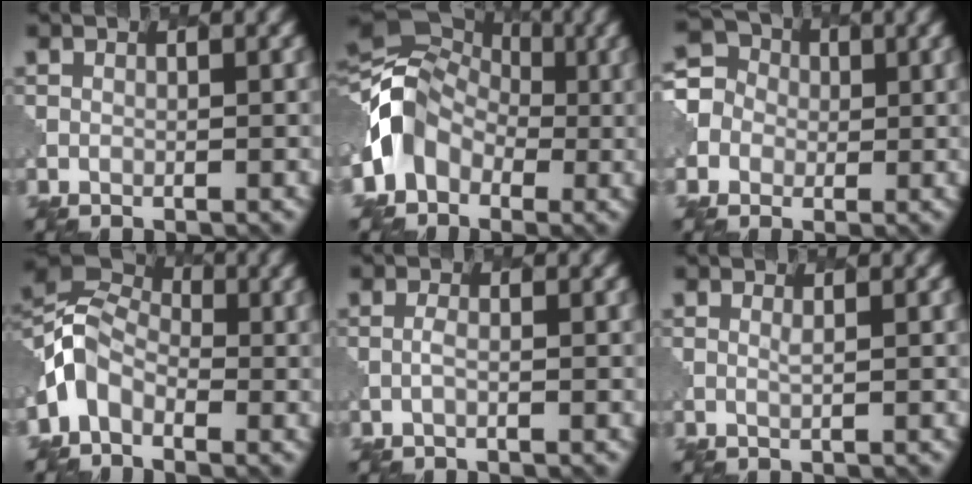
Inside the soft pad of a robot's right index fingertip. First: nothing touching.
{"total": 7.0, "force": [-1.4, 5.8, 3.7], "torque": [-0.062, 0.009, -0.046]}
{"total": 4.5, "force": [-0.4, 4.3, 1.1], "torque": [-0.015, 0.016, -0.023]}
{"total": 4.5, "force": [-1.9, 3.2, 2.5], "torque": [-0.052, 0.008, -0.053]}
{"total": 0.8, "force": [-0.2, 0.2, 0.7], "torque": [-0.013, 0.003, -0.006]}
{"total": 0.8, "force": [0.6, 0.2, 0.5], "torque": [-0.008, -0.003, 0.010]}